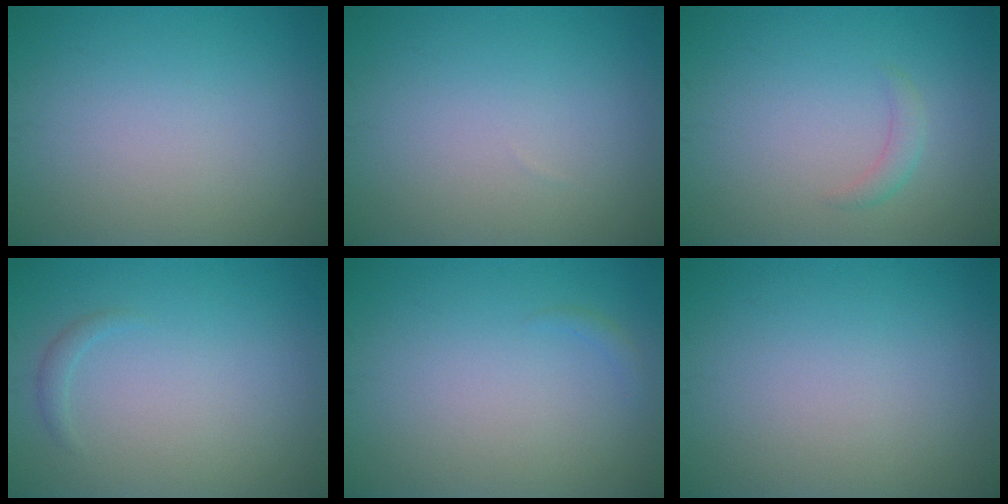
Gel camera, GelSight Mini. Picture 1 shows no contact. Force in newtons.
{"total": 0.0}
{"total": 1.2, "press": 1.2, "slide": 0.1}
{"total": 0.8, "press": 0.8, "slide": 0.0}
{"total": 0.5, "press": 0.5, "slide": 0.1}
{"total": 0.0}